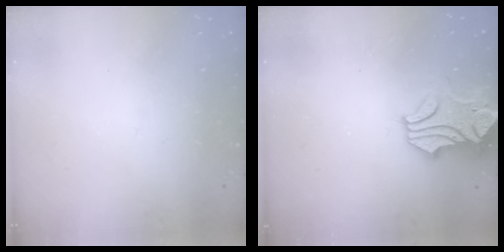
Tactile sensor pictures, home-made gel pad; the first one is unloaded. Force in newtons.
{"total": 1.6, "press": 0.9, "slide": 1.3}